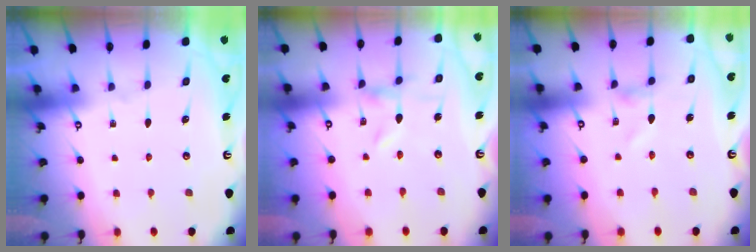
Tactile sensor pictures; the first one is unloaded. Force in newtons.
{"total": 0.0}
{"total": 0.0}